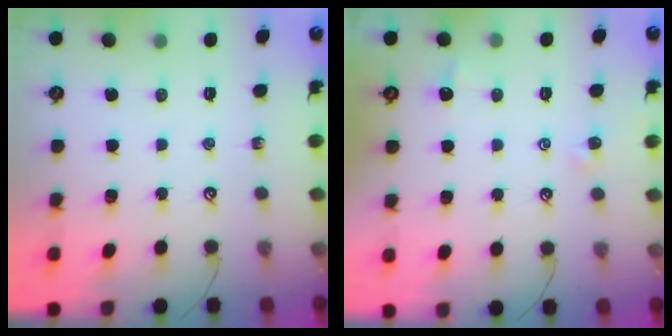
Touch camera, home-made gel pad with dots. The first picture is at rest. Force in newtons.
{"total": 0.8, "press": 0.5, "slide": 0.5}